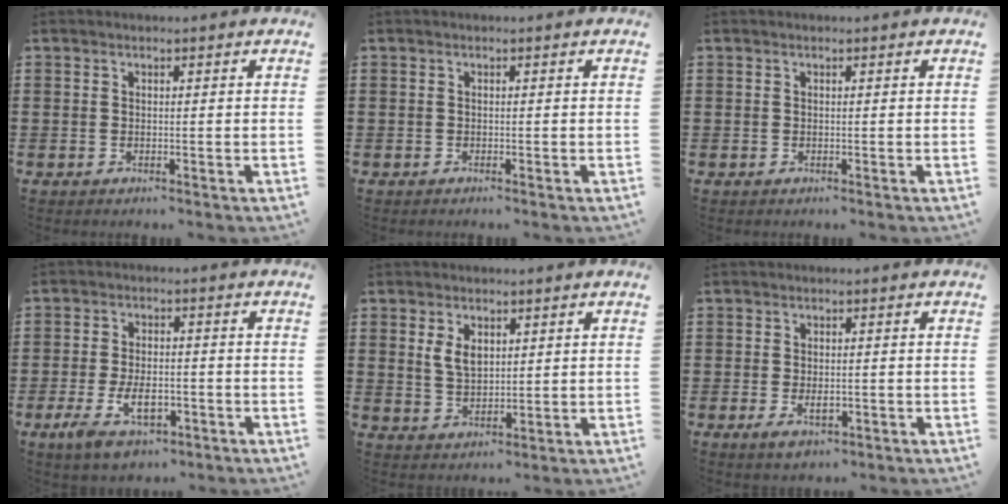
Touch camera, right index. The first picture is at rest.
{"total": 0.0}
{"total": 0.0}
{"total": 7.0, "force": [-3.0, 3.5, 5.2], "torque": [-0.101, -0.004, -0.059]}
{"total": 3.9, "force": [1.4, 2.4, 2.7], "torque": [-0.061, 0.009, 0.025]}
{"total": 2.7, "force": [-0.7, 1.5, 2.2], "torque": [-0.040, 0.003, -0.014]}